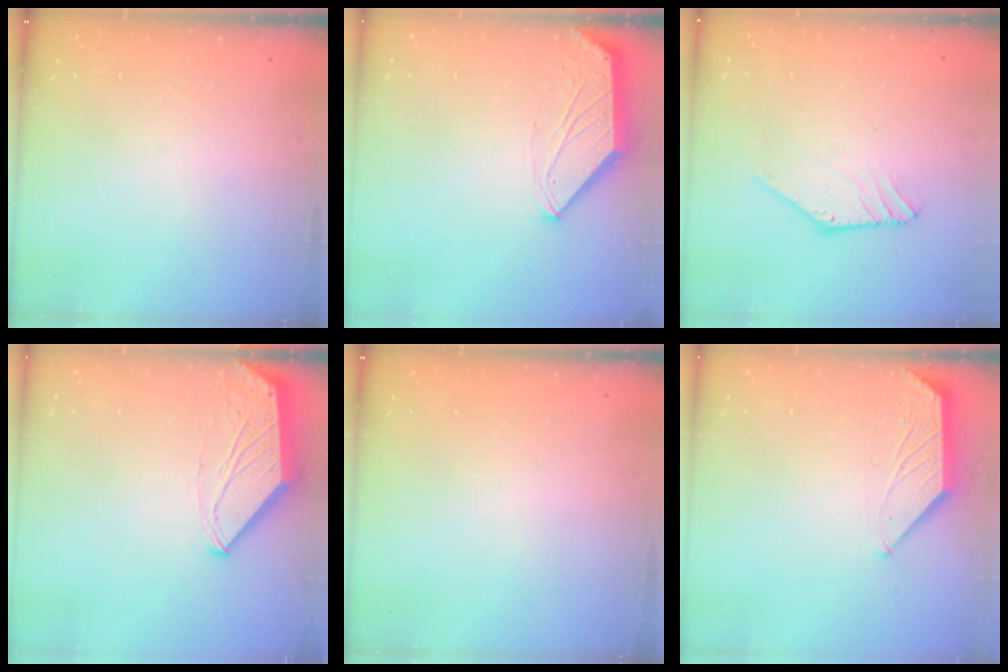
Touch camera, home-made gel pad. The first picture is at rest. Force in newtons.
{"total": 1.3, "press": 1.3, "slide": 0.3}
{"total": 1.3, "press": 1.3, "slide": 0.1}
{"total": 0.0}
{"total": 0.0}
{"total": 1.0, "press": 0.9, "slide": 0.2}